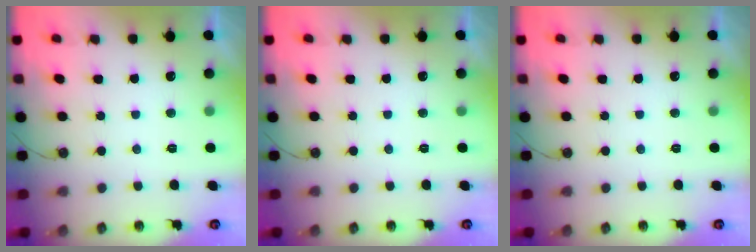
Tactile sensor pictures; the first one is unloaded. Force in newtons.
{"total": 0.0}
{"total": 0.0}